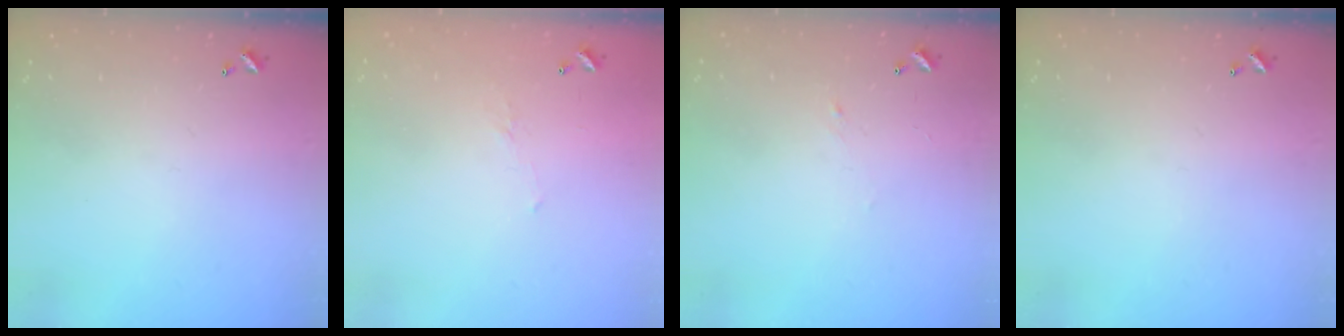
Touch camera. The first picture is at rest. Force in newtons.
{"total": 4.3, "press": 4.2, "slide": 1.0}
{"total": 2.4, "press": 2.4, "slide": 0.4}
{"total": 0.0}